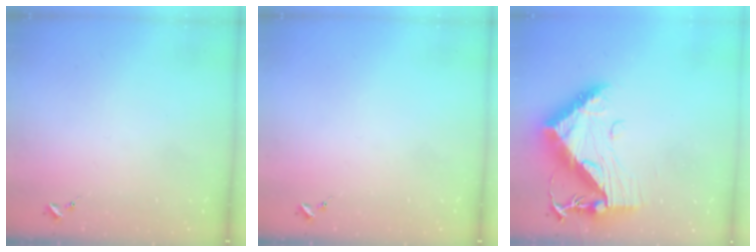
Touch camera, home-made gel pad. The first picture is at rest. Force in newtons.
{"total": 0.0}
{"total": 13.5, "press": 13.5, "slide": 1.2}